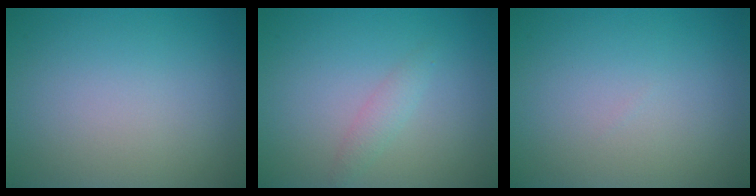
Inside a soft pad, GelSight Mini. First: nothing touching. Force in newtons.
{"total": 1.3, "press": 1.3, "slide": 0.1}
{"total": 0.0}